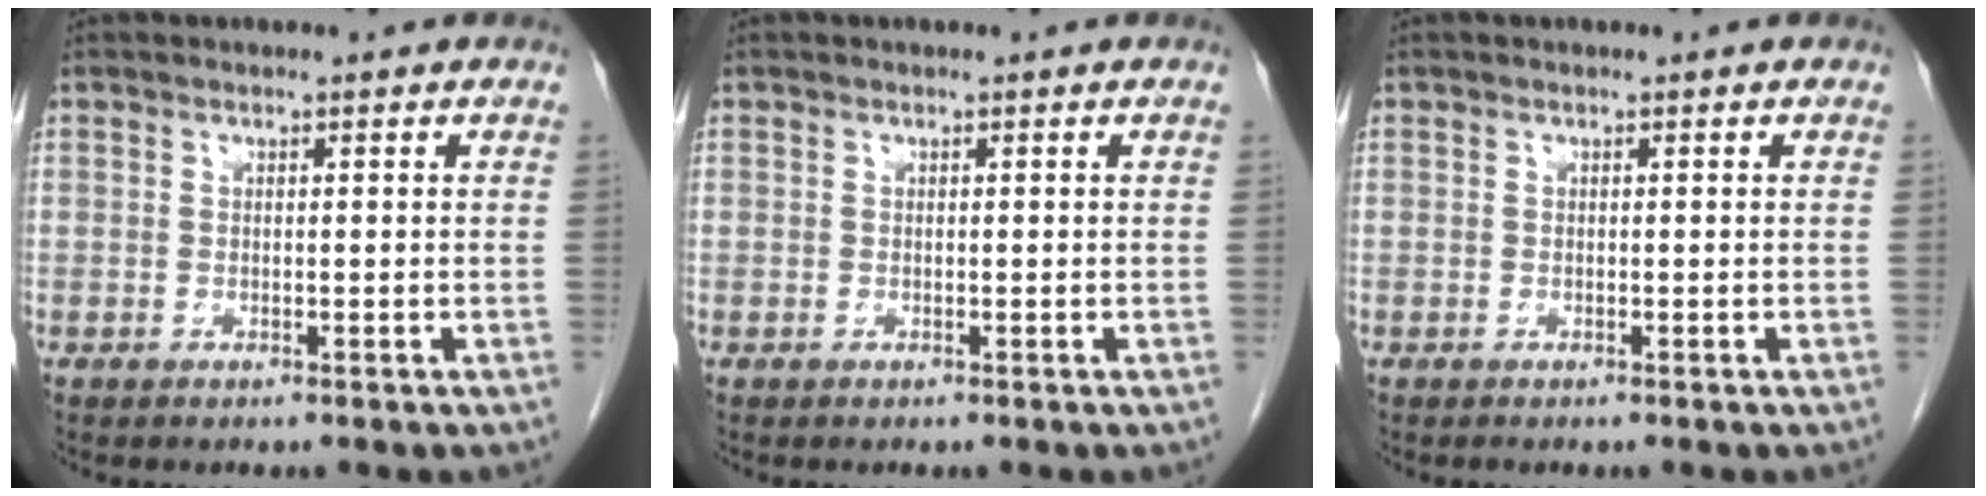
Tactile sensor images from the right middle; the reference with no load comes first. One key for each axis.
{"total": 0.0}
{"total": 0.0}